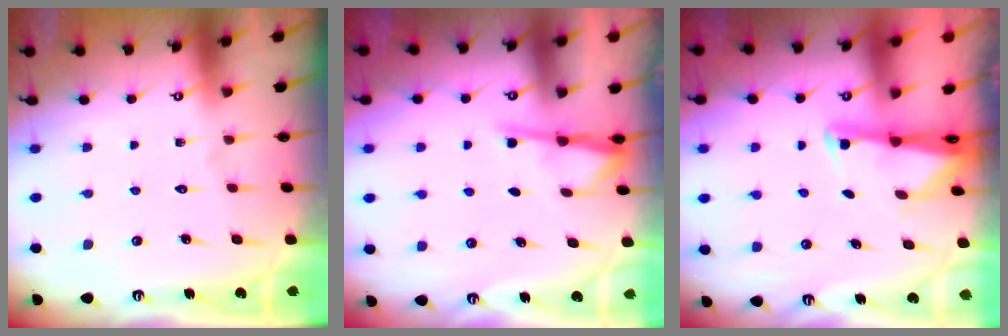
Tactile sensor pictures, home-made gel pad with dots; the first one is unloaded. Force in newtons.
{"total": 2.8, "press": 2.7, "slide": 0.5}
{"total": 1.8, "press": 1.7, "slide": 0.4}